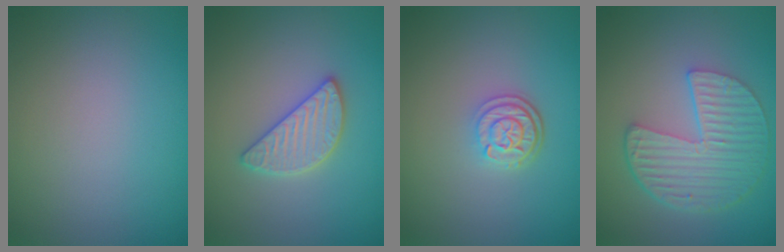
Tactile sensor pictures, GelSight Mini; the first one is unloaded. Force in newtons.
{"total": 2.6, "press": 2.6, "slide": 0.2}
{"total": 3.0, "press": 2.5, "slide": 1.6}
{"total": 5.8, "press": 4.2, "slide": 3.9}